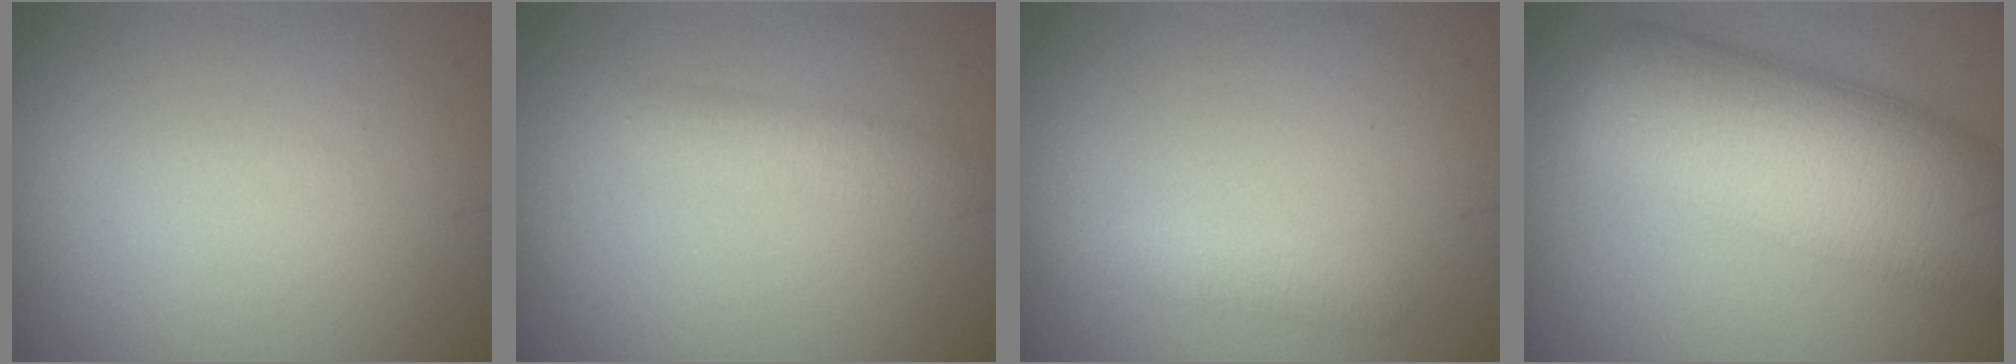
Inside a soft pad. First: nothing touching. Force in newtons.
{"total": 1.9, "press": 1.9, "slide": 0.1}
{"total": 1.4, "press": 1.4, "slide": 0.0}
{"total": 12.4, "press": 12.4, "slide": 0.3}